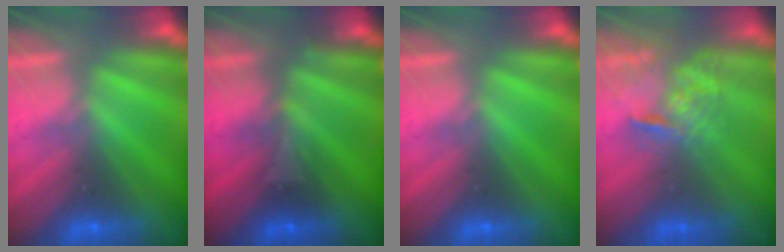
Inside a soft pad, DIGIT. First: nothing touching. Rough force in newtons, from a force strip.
{"total": 2.9}
{"total": 0.0}
{"total": 4.3}